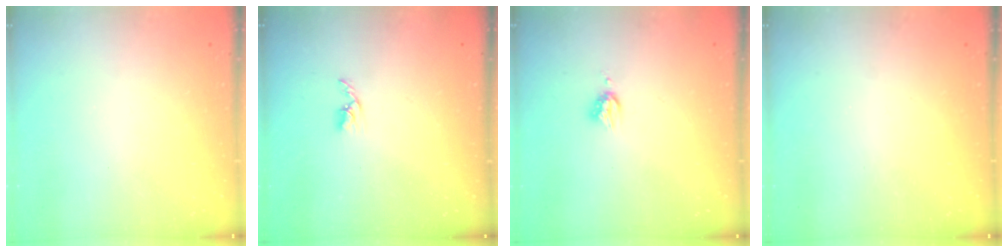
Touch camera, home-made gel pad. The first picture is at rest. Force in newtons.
{"total": 3.3, "press": 3.2, "slide": 0.5}
{"total": 4.2, "press": 4.2, "slide": 0.6}
{"total": 0.0}